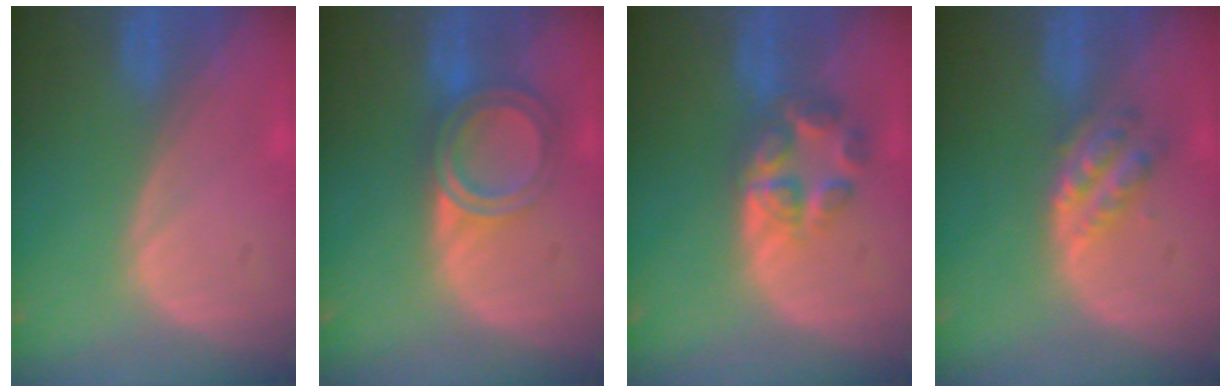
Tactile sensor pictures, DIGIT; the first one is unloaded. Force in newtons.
{"total": 6.4, "press": 5.4, "slide": 3.3}
{"total": 6.4, "press": 5.6, "slide": 3.1}
{"total": 4.7, "press": 4.2, "slide": 2.3}